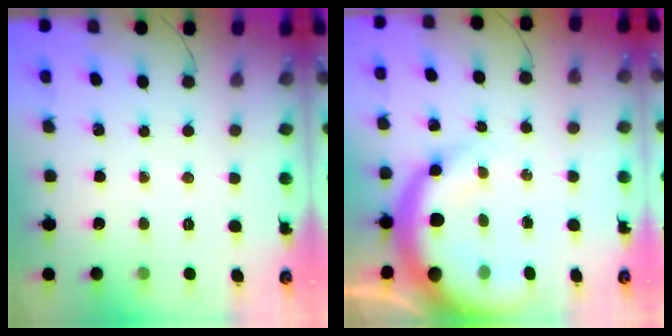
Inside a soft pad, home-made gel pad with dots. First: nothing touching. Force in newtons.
{"total": 14.5, "press": 14.1, "slide": 3.6}